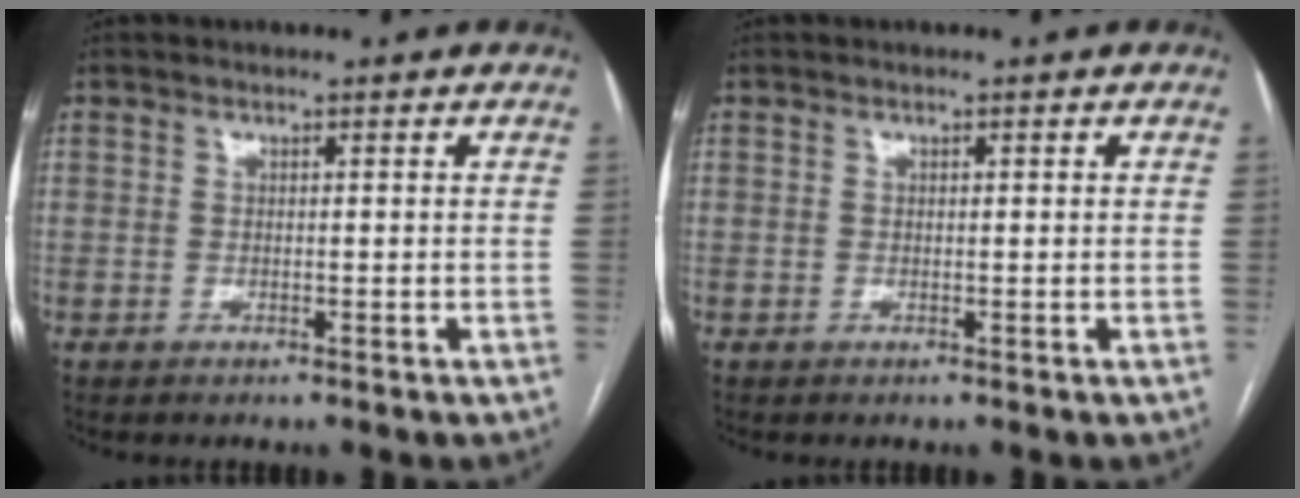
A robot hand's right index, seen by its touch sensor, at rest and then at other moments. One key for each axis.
{"total": 0.0}